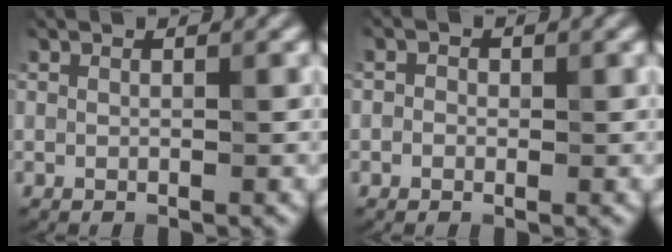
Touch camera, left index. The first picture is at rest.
{"total": 1.0, "force": [0.0, 0.9, 0.4], "torque": [0.002, -0.005, -0.011]}